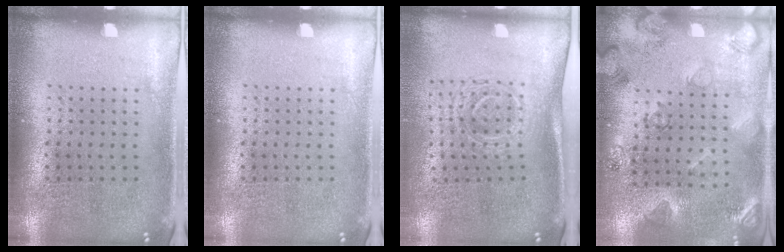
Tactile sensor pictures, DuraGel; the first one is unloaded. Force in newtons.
{"total": 0.0}
{"total": 1.6, "press": 1.2, "slide": 1.1}
{"total": 2.1, "press": 2.1, "slide": 0.5}